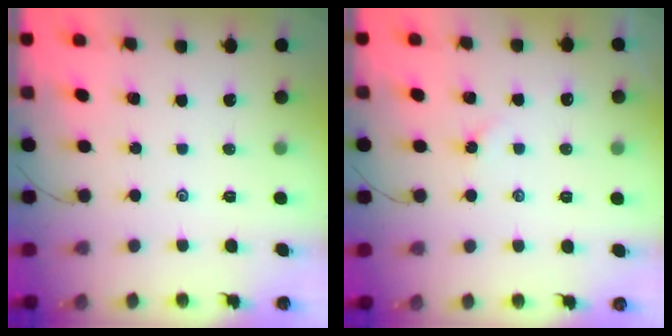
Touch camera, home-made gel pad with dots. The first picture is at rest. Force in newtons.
{"total": 2.6, "press": 2.5, "slide": 0.5}